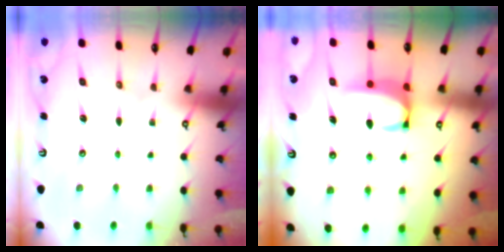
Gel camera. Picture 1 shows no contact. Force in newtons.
{"total": 1.9, "press": 1.9, "slide": 0.3}